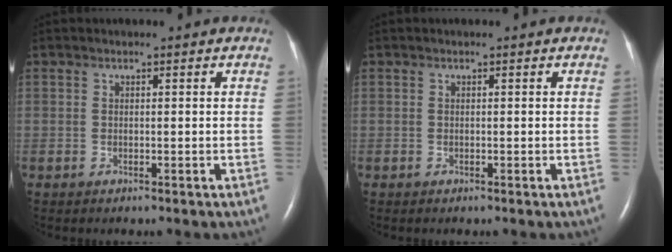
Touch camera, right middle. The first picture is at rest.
{"total": 0.0}